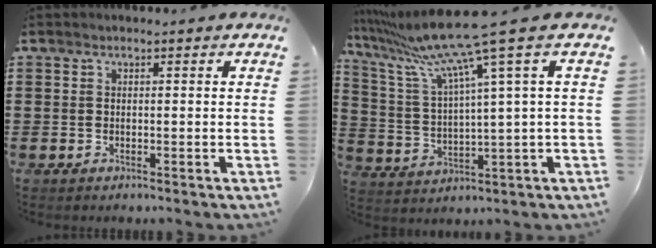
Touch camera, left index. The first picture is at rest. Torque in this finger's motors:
{"motor_torque": [1.49, -0.64, 0.92, 0.21]}